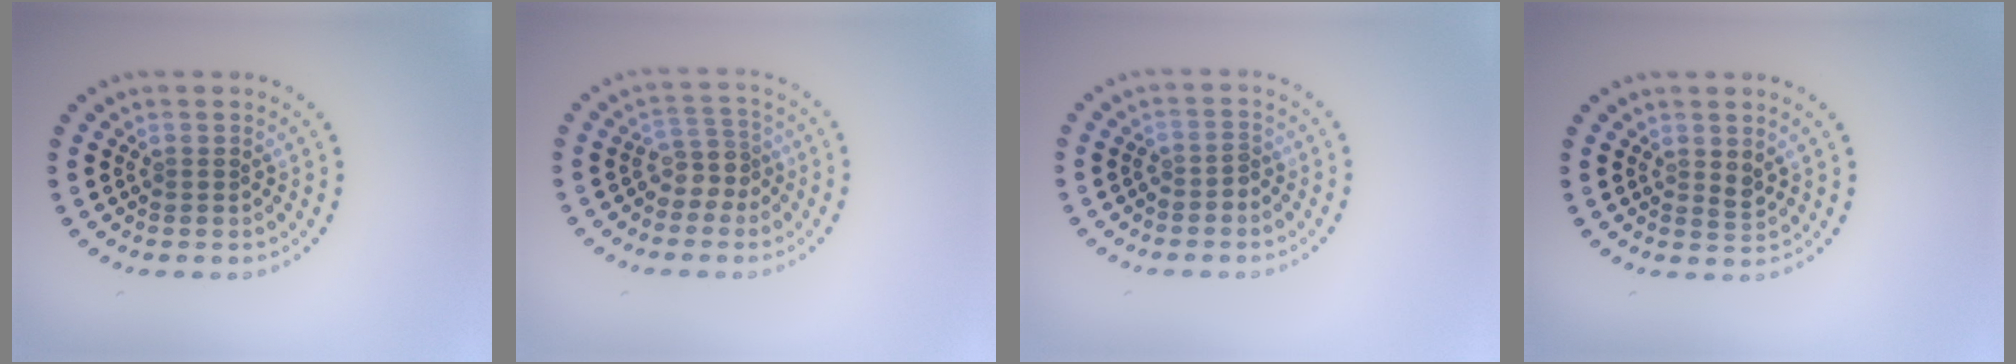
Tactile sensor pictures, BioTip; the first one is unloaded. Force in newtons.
{"total": 2.5, "press": 2.1, "slide": 1.5}
{"total": 1.2, "press": 1.1, "slide": 0.6}
{"total": 1.1, "press": 1.0, "slide": 0.5}